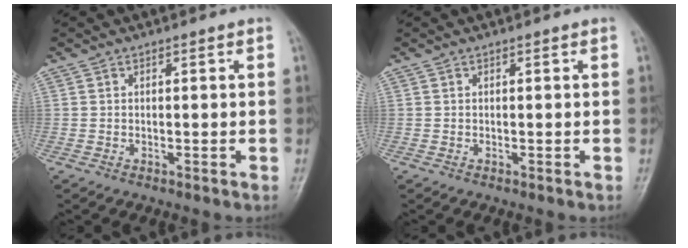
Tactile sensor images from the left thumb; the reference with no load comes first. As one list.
[{"total": 0.0}]